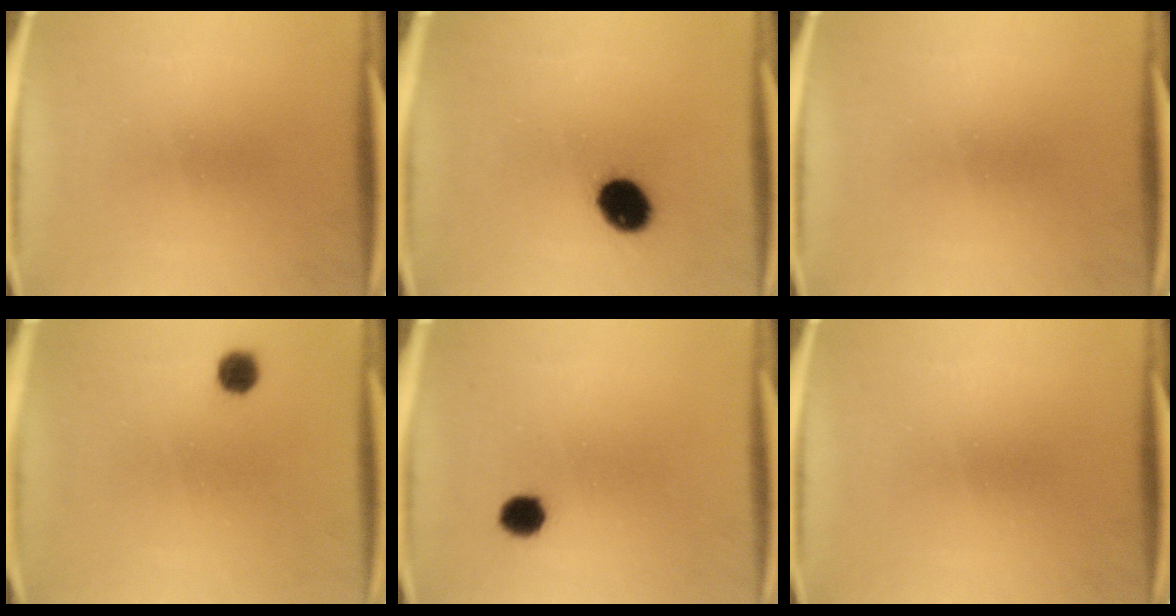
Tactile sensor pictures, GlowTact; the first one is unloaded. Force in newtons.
{"total": 9.2}
{"total": 0.0}
{"total": 3.1}
{"total": 3.9}
{"total": 0.0}